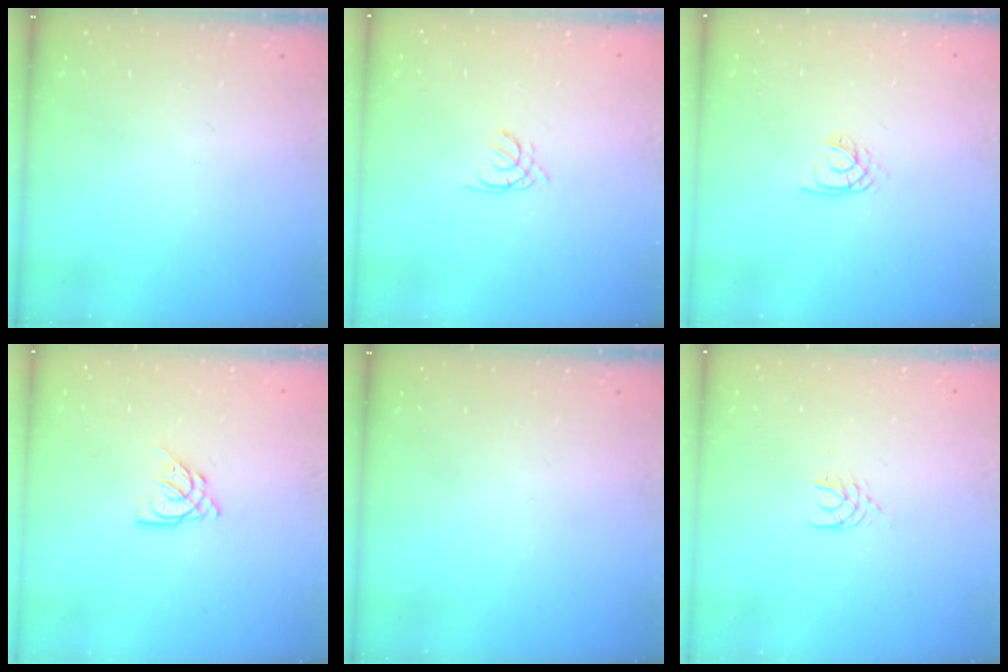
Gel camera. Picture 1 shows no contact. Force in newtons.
{"total": 0.5, "press": 0.4, "slide": 0.3}
{"total": 2.0, "press": 1.9, "slide": 0.4}
{"total": 6.7, "press": 6.7, "slide": 0.2}
{"total": 0.0}
{"total": 3.4, "press": 3.4, "slide": 0.4}